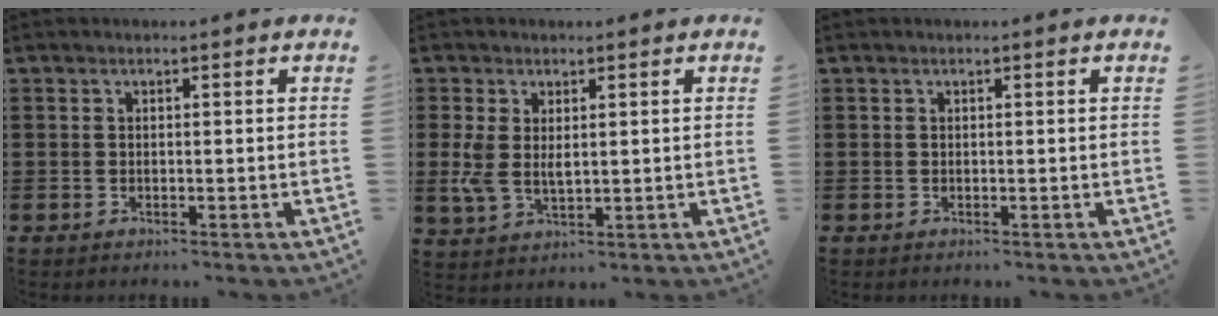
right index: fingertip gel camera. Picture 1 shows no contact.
{"total": 4.3, "force": [0.7, 2.4, 3.5], "torque": [-0.079, 0.004, 0.012]}
{"total": 0.0}